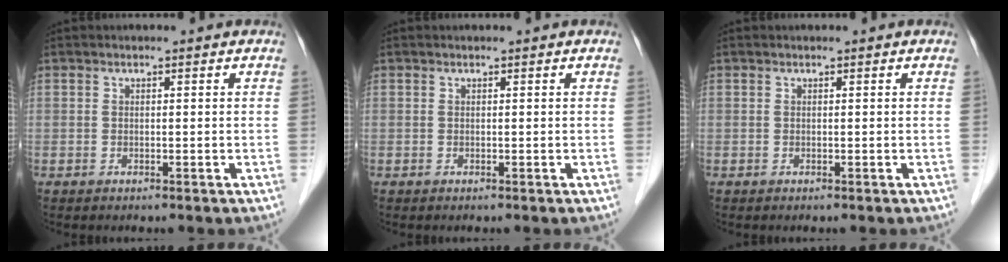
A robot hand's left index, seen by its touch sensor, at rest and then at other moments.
{"total": 0.0}
{"total": 0.0}